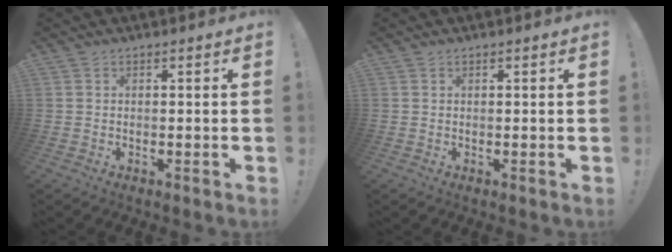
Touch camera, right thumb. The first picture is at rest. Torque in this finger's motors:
{"motor_torque": [-0.19, -0.02, 0.08, -0.12, 0.04]}